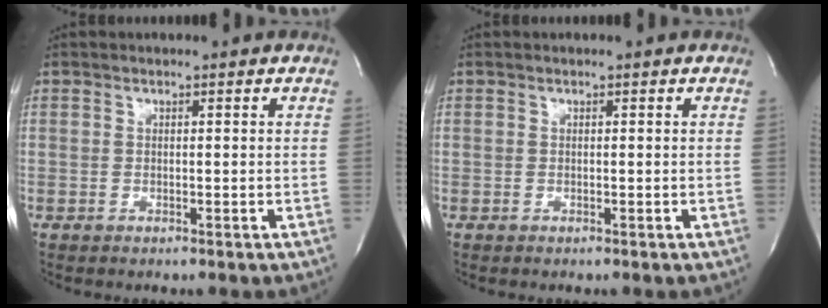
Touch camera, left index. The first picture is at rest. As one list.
[{"total": 0.0}]